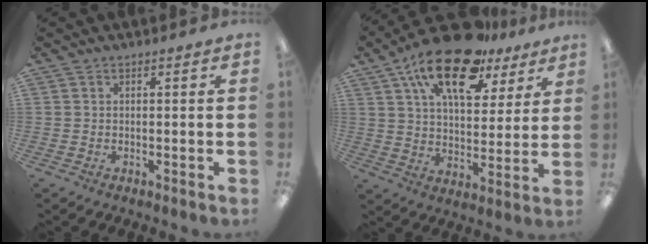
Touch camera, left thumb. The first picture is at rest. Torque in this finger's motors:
{"motor_torque": [0.50, 0.59, 1.80, -0.97, 0.28]}